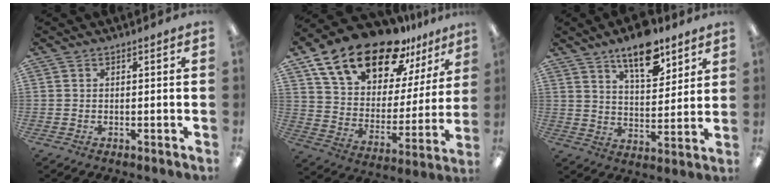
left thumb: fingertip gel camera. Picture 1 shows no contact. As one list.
[{"total": 21.2, "force": [15.2, 10.1, 10.7], "torque": [-0.186, -0.094, 0.271]}, {"total": 12.4, "force": [8.9, 5.2, 6.7], "torque": [-0.098, -0.047, 0.154]}]